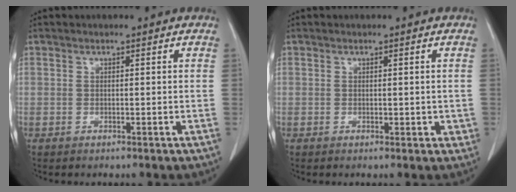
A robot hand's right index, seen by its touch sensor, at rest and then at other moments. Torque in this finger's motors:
{"motor_torque": [0.15, 0.21, 0.12, 0.08]}